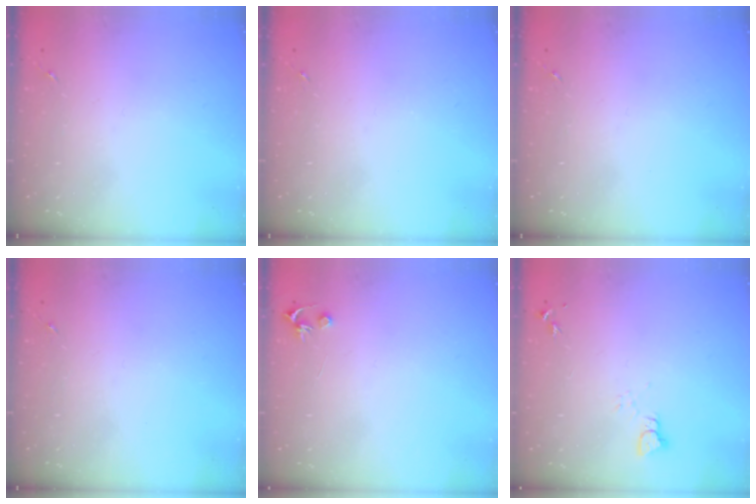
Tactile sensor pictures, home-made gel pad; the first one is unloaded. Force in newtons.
{"total": 0.0}
{"total": 0.0}
{"total": 0.0}
{"total": 3.2, "press": 3.2, "slide": 0.3}
{"total": 2.2, "press": 2.2, "slide": 0.2}